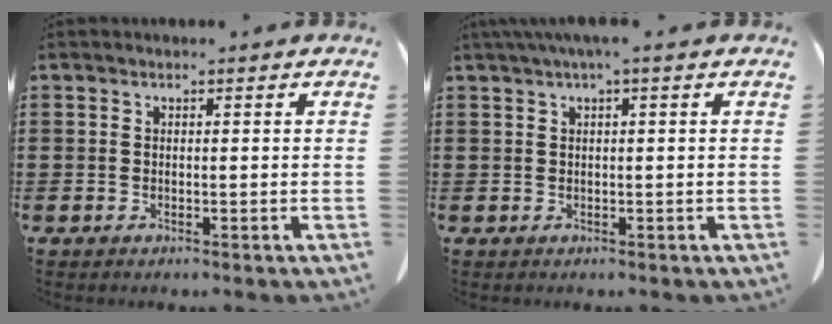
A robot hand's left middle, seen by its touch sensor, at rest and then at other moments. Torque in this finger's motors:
{"motor_torque": [1.08, -0.92, 0.21, 0.10]}